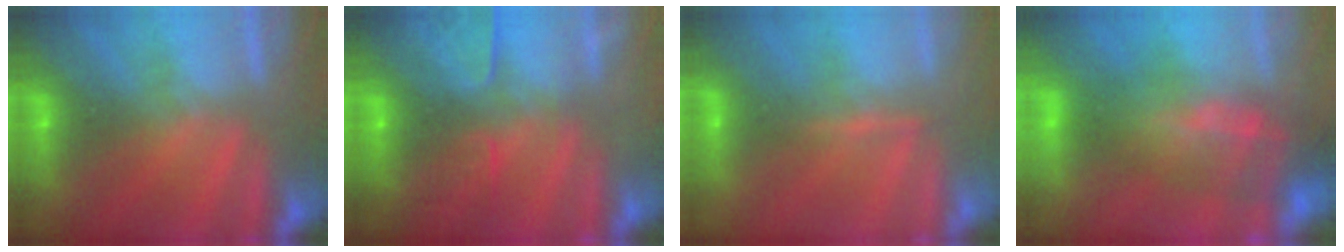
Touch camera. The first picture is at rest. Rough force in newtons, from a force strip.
{"total": 7.5}
{"total": 3.6}
{"total": 7.4}